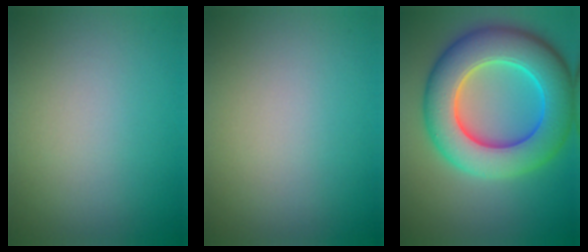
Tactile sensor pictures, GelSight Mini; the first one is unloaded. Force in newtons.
{"total": 0.0}
{"total": 10.7, "press": 10.7, "slide": 0.5}